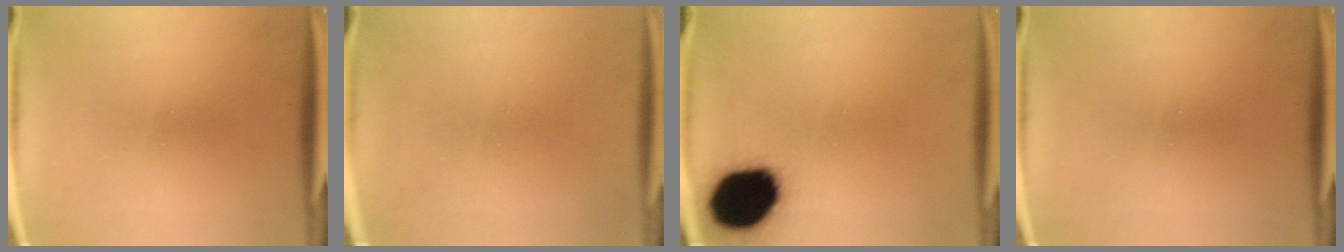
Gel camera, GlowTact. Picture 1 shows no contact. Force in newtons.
{"total": 1.1}
{"total": 18.7}
{"total": 0.0}